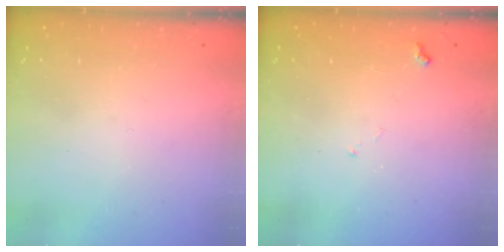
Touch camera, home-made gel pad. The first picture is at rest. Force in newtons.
{"total": 5.6, "press": 5.6, "slide": 0.5}